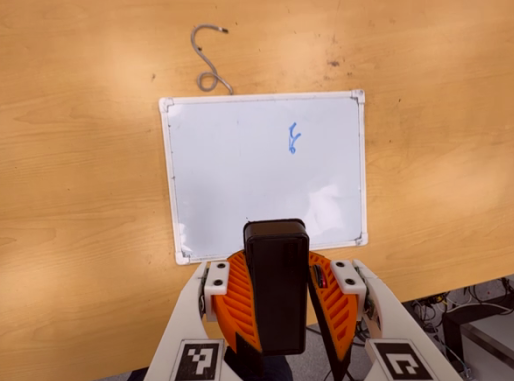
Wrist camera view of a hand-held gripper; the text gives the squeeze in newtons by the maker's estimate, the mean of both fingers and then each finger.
{"total": 10.2, "left": 10.2, "right": 10.3}